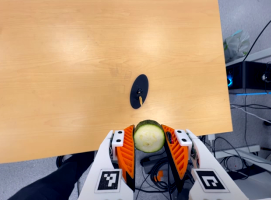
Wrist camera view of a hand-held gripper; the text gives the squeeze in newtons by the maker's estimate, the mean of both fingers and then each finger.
{"total": 11.4, "left": 10.6, "right": 12.2}